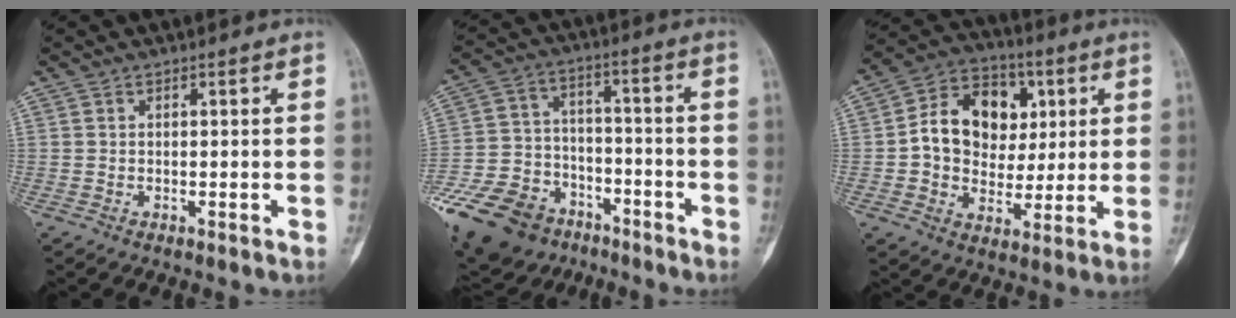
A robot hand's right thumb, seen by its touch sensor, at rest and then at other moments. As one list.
[{"total": 21.3, "force": [-13.4, 14.0, 8.9], "torque": [-0.190, 0.062, -0.224]}, {"total": 15.6, "force": [2.5, 12.4, 9.1], "torque": [-0.111, 0.014, 0.040]}]